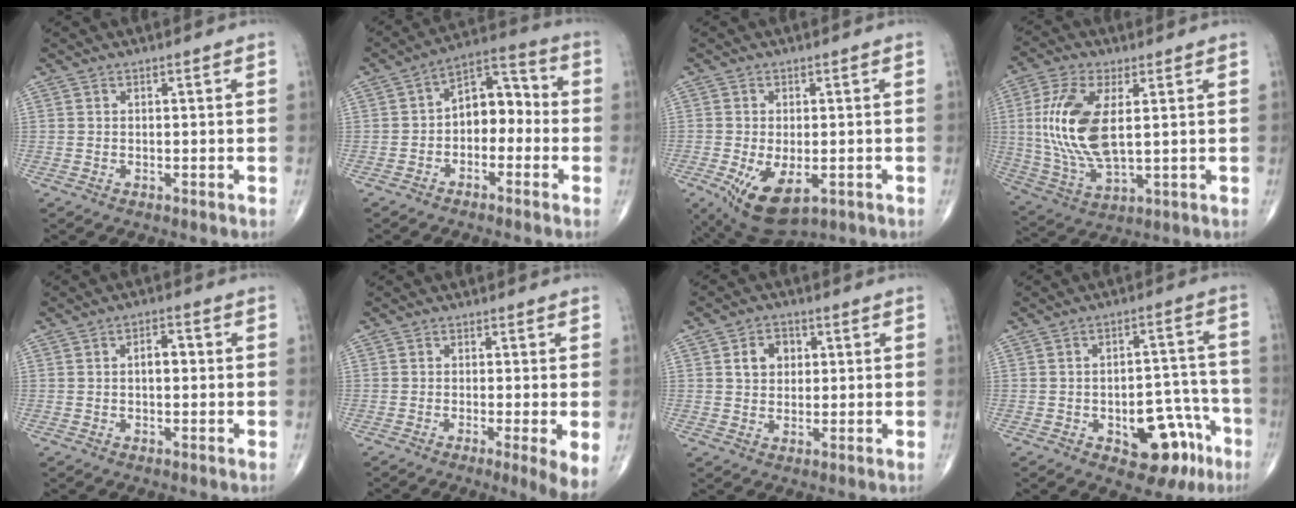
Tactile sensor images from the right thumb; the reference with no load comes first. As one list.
[{"total": 9.3, "force": [-1.4, 6.2, 6.8], "torque": [-0.065, 0.043, -0.042]}, {"total": 9.9, "force": [-3.5, 4.9, 7.8], "torque": [-0.132, -0.013, -0.045]}, {"total": 15.2, "force": [2.2, 6.8, 13.4], "torque": [-0.289, -0.011, 0.050]}, {"total": 3.3, "force": [0.2, 1.9, 2.7], "torque": [-0.033, 0.010, -0.002]}, {"total": 5.0, "force": [-1.1, 0.3, 4.8], "torque": [-0.081, -0.018, -0.023]}, {"total": 5.2, "force": [1.4, 4.1, 2.9], "torque": [-0.026, 0.002, 0.021]}, {"total": 12.8, "force": [-5.9, 6.9, 9.0], "torque": [-0.072, 0.051, -0.070]}]